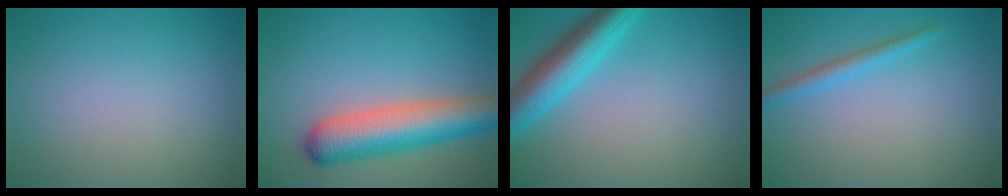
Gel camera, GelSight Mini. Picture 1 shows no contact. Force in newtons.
{"total": 7.4, "press": 7.4, "slide": 0.3}
{"total": 5.9, "press": 5.9, "slide": 0.2}
{"total": 1.8, "press": 1.8, "slide": 0.1}